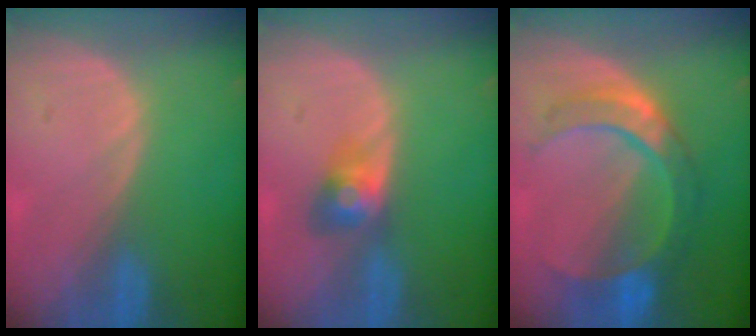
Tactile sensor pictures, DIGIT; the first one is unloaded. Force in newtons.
{"total": 3.5, "press": 3.5, "slide": 0.3}
{"total": 8.0, "press": 8.0, "slide": 0.4}